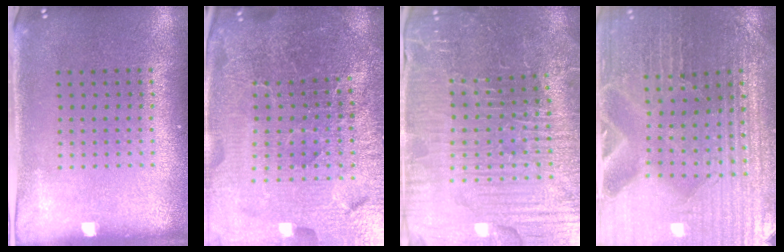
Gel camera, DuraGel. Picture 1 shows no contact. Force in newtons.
{"total": 6.3, "press": 5.6, "slide": 2.9}
{"total": 5.1, "press": 5.0, "slide": 1.3}
{"total": 3.6, "press": 3.6, "slide": 0.4}